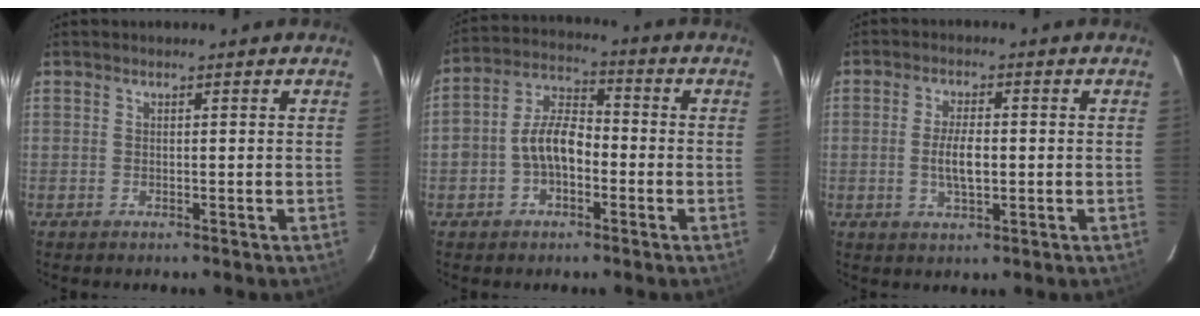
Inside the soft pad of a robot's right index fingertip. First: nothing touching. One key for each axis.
{"total": 8.5, "fx": -2.3, "fy": 5.3, "fz": 6.3, "tx": -0.124, "ty": 0.027, "tz": -0.038}
{"total": 5.3, "fx": -0.5, "fy": 2.0, "fz": 4.9, "tx": -0.096, "ty": -0.001, "tz": -0.006}